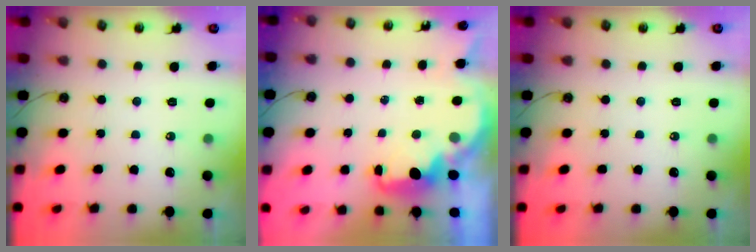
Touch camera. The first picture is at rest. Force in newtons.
{"total": 3.9, "press": 3.9, "slide": 0.6}
{"total": 0.0}